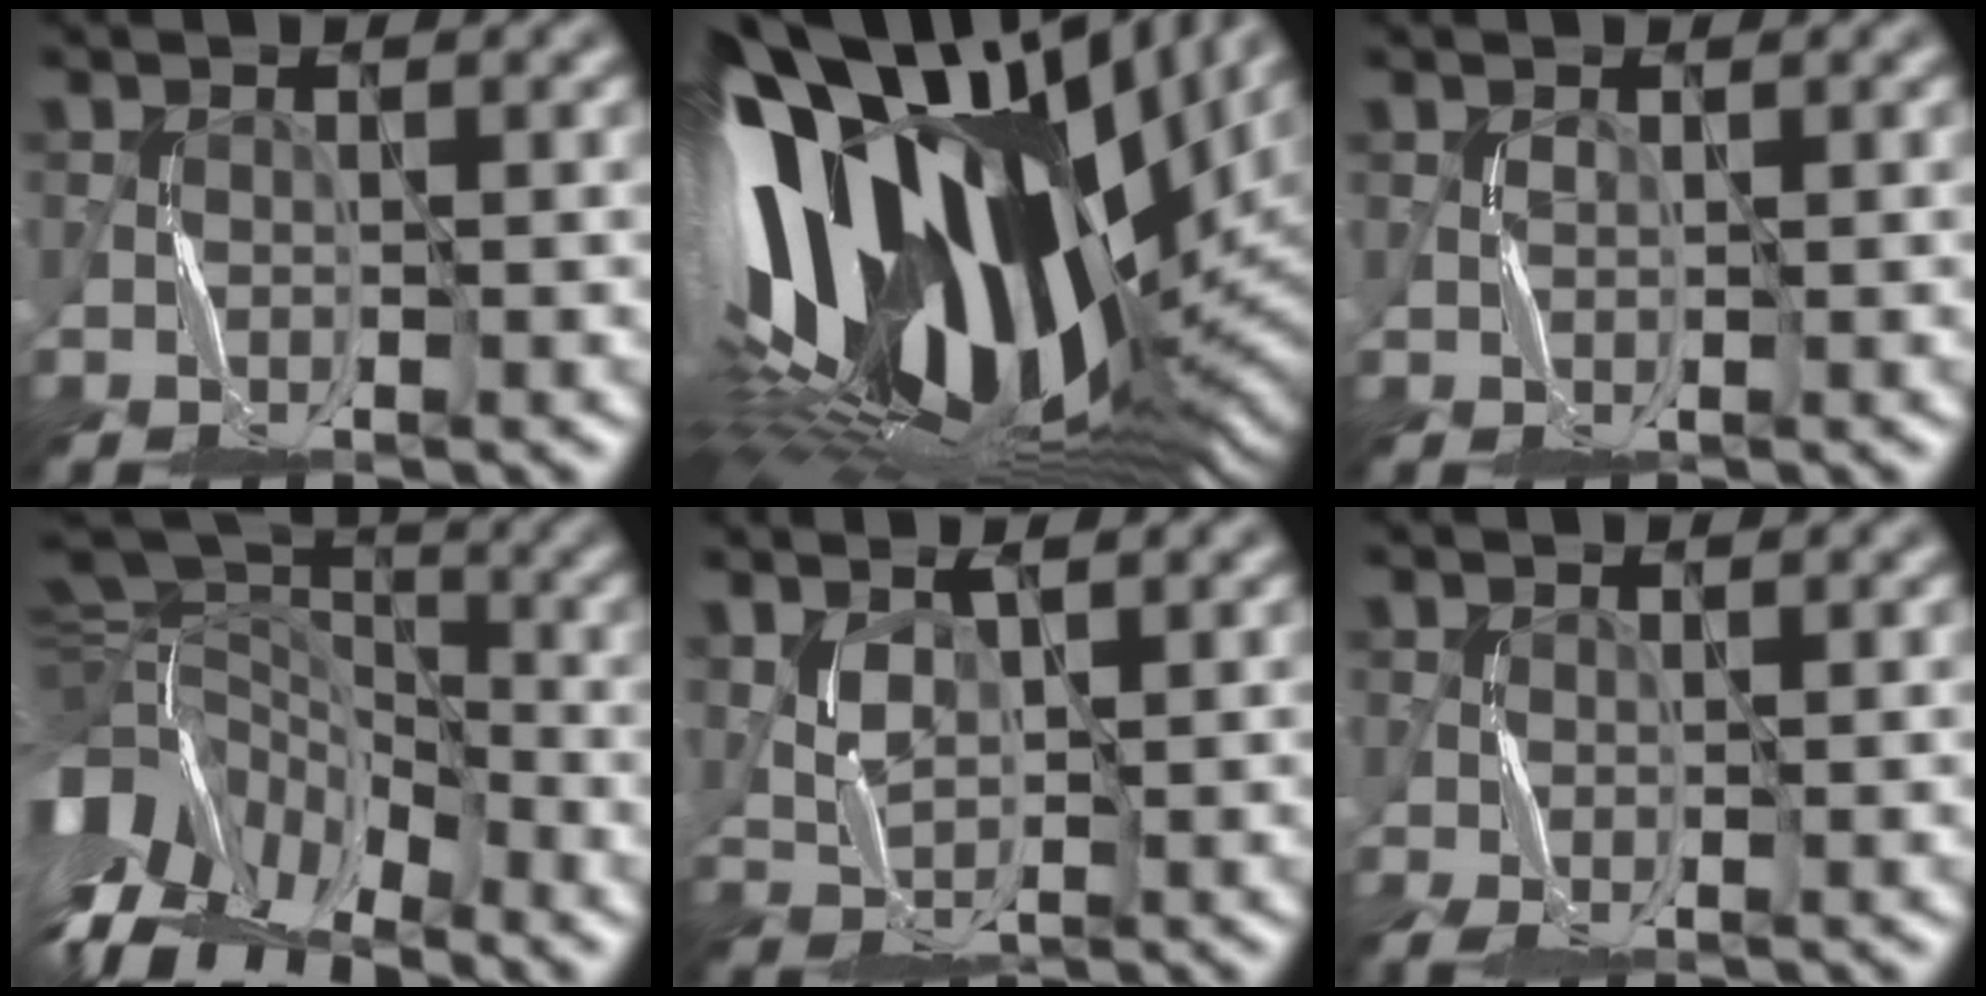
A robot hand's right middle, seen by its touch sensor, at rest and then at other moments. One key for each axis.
{"total": 20.4, "fx": 2.5, "fy": 11.4, "fz": 16.8, "tx": -0.321, "ty": -0.035, "tz": 0.047}
{"total": 0.0}
{"total": 13.9, "fx": -5.1, "fy": 8.0, "fz": 10.2, "tx": -0.215, "ty": -0.003, "tz": -0.058}
{"total": 2.5, "fx": 1.2, "fy": 1.1, "fz": 1.9, "tx": -0.046, "ty": -0.004, "tz": 0.031}
{"total": 1.7, "fx": -0.3, "fy": 0.7, "fz": 1.6, "tx": -0.044, "ty": -0.002, "tz": -0.006}